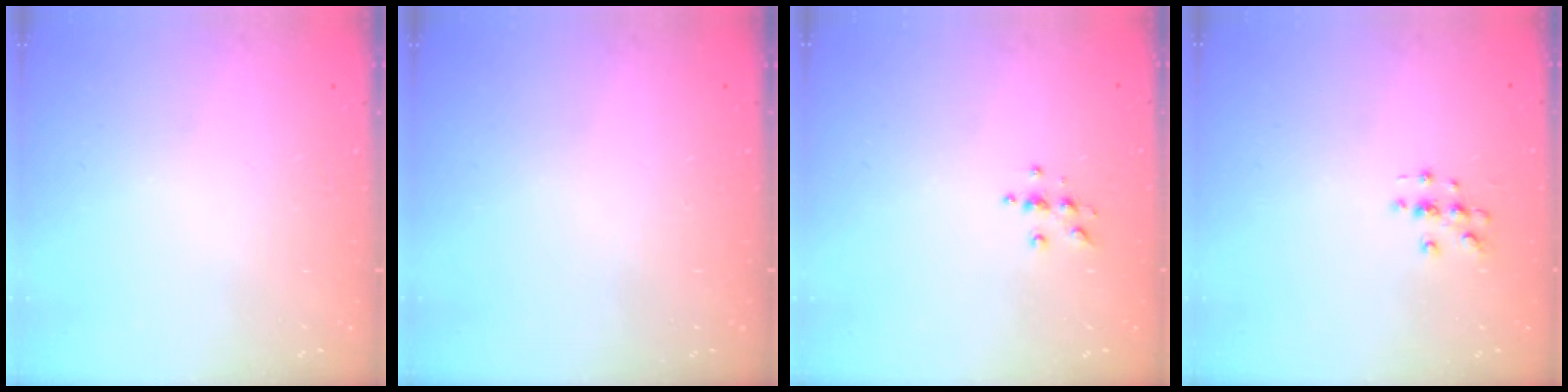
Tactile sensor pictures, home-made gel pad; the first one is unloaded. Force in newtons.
{"total": 0.0}
{"total": 4.3, "press": 4.3, "slide": 0.5}
{"total": 3.0, "press": 3.0, "slide": 0.3}